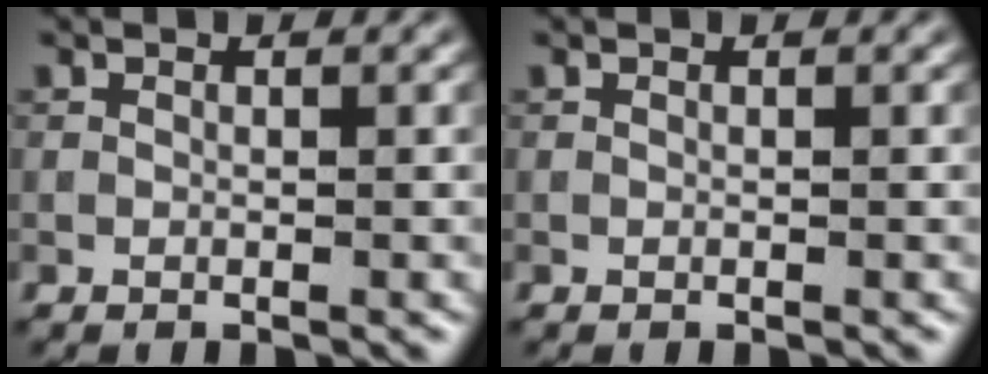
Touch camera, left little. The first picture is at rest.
{"total": 0.0}